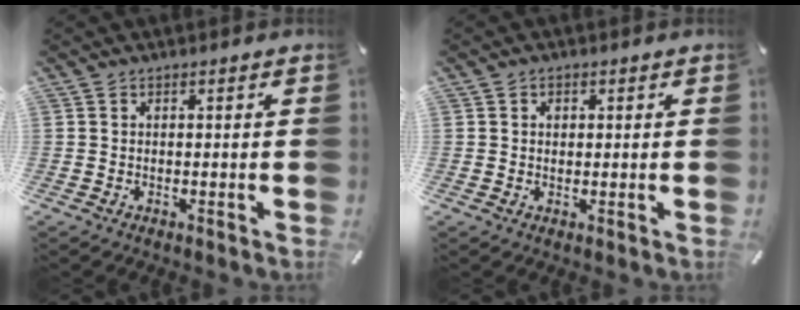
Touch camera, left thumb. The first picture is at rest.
{"total": 1.4, "force": [0.2, 1.3, 0.5], "torque": [0.004, 0.001, -0.001]}